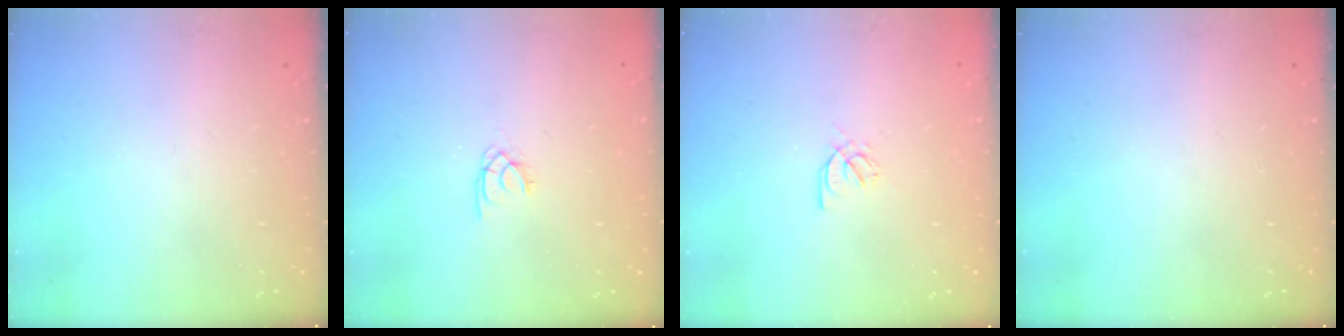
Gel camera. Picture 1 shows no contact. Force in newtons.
{"total": 1.5, "press": 1.4, "slide": 0.2}
{"total": 2.6, "press": 2.6, "slide": 0.4}
{"total": 0.0}